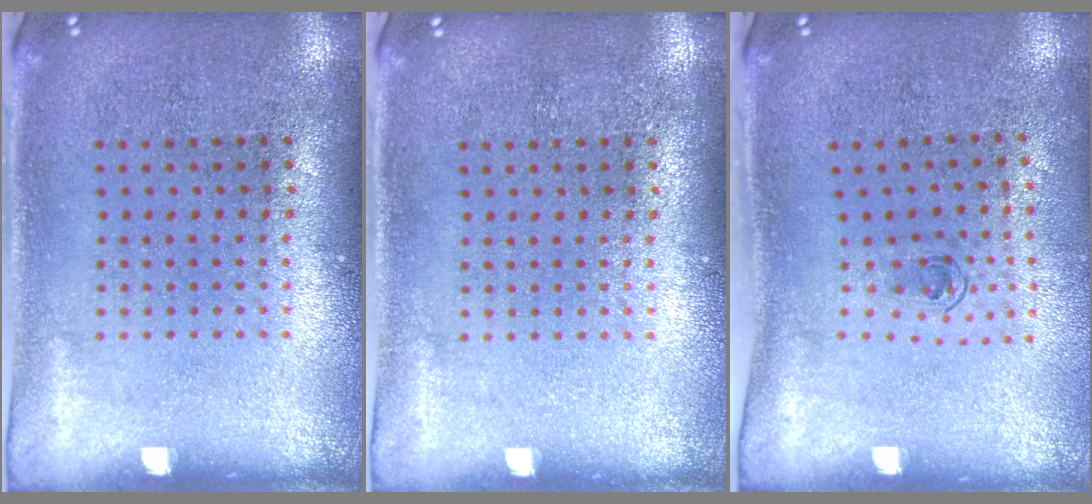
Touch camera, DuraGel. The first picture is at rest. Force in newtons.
{"total": 0.0}
{"total": 0.6, "press": 0.4, "slide": 0.5}